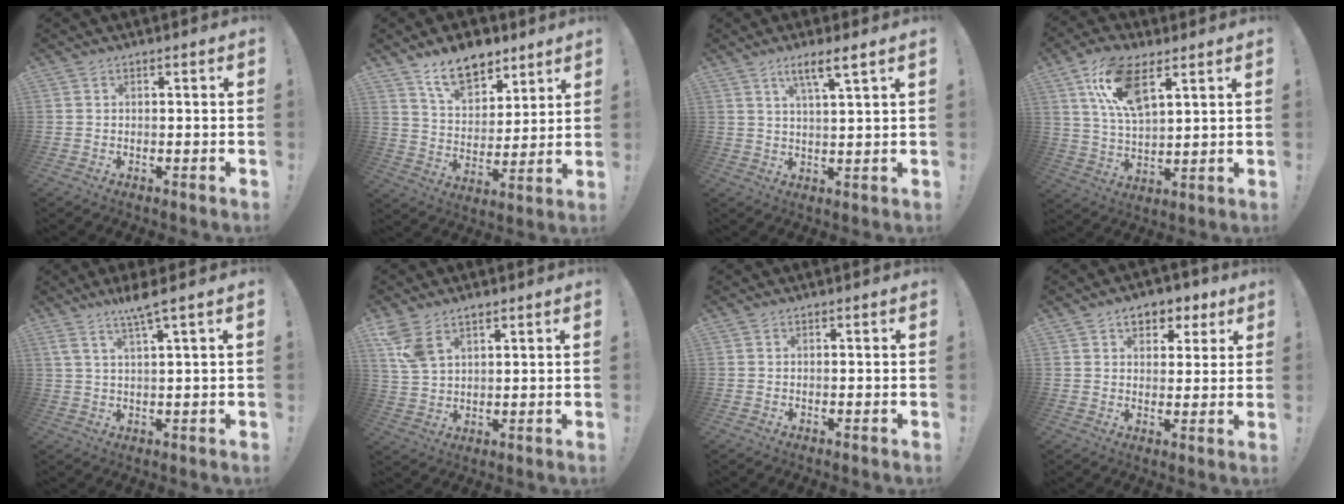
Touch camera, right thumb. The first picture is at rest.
{"total": 13.2, "force": [9.5, 7.2, 5.7], "torque": [-0.092, -0.057, 0.177]}
{"total": 5.9, "force": [3.8, -0.1, 4.5], "torque": [-0.080, -0.013, 0.059]}
{"total": 14.4, "force": [7.5, 6.3, 10.5], "torque": [-0.207, -0.014, 0.138]}
{"total": 6.3, "force": [4.3, -0.7, 4.6], "torque": [-0.098, -0.014, 0.072]}
{"total": 7.1, "force": [4.5, 3.8, 4.0], "torque": [-0.077, -0.013, 0.090]}
{"total": 0.0}
{"total": 7.0, "force": [3.8, 5.1, 3.0], "torque": [-0.036, -0.014, 0.070]}